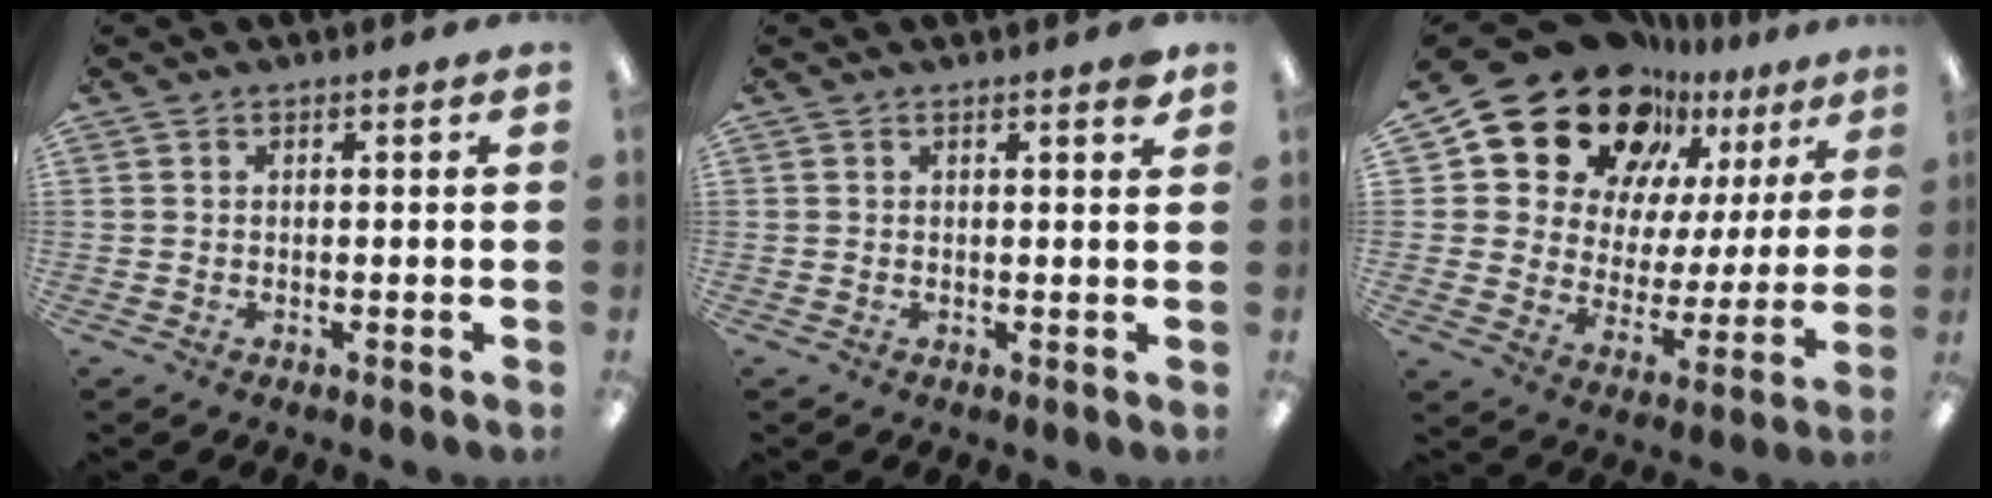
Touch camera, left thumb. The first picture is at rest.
{"total": 1.7, "force": [1.4, 0.2, 1.1], "torque": [-0.015, -0.003, 0.022]}
{"total": 19.8, "force": [15.1, 11.1, 6.3], "torque": [-0.128, -0.110, 0.279]}